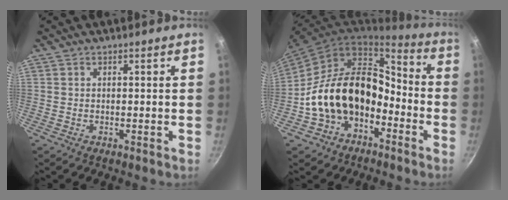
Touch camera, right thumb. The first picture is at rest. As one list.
[{"total": 18.9, "force": [-5.8, 13.3, 12.0], "torque": [-0.174, 0.082, -0.104]}]